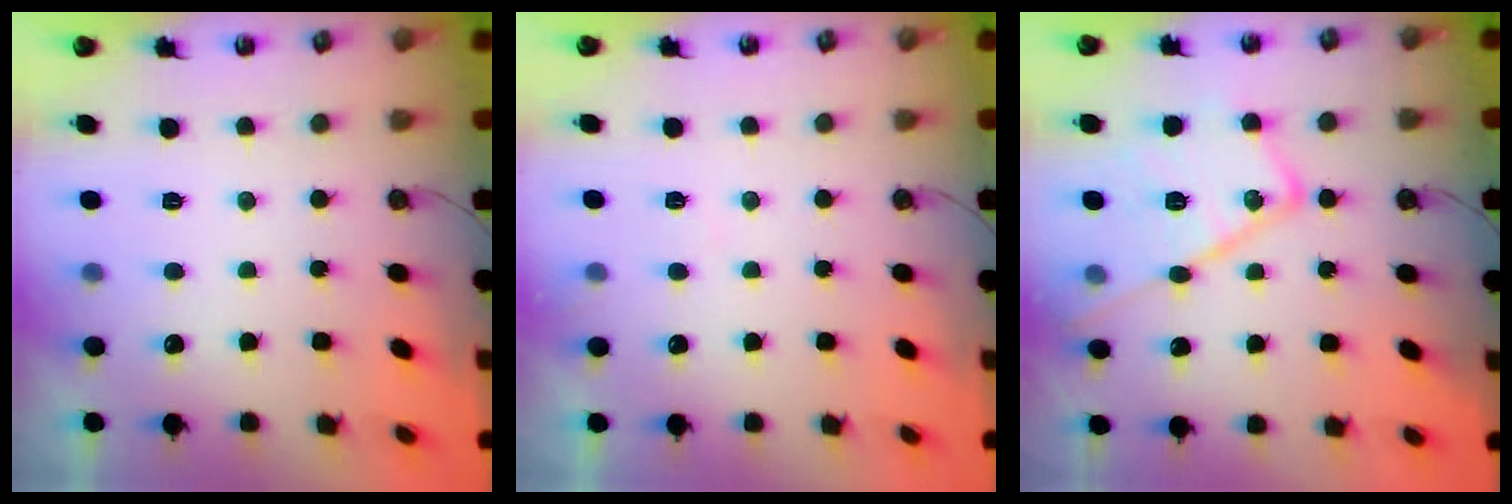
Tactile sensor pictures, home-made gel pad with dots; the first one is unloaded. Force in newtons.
{"total": 3.7, "press": 3.6, "slide": 0.7}
{"total": 19.7, "press": 19.6, "slide": 2.0}